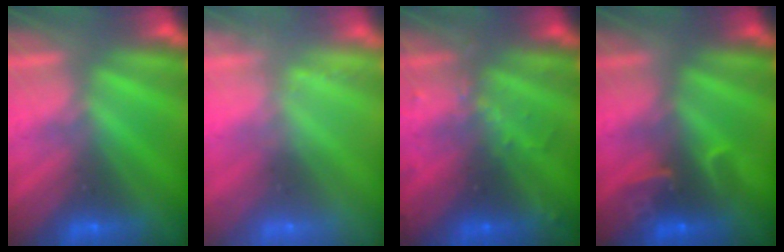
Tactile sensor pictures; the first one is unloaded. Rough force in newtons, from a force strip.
{"total": 2.6}
{"total": 2.9}
{"total": 3.4}